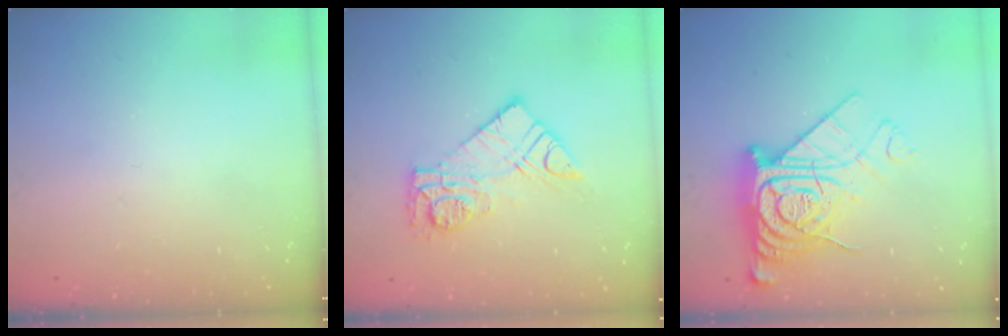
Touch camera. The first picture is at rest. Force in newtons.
{"total": 11.7, "press": 11.6, "slide": 1.0}
{"total": 17.5, "press": 17.3, "slide": 2.1}